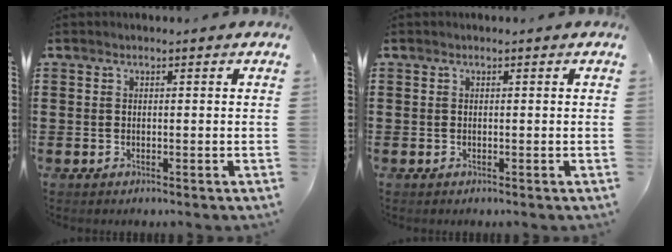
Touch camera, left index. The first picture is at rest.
{"total": 0.0}